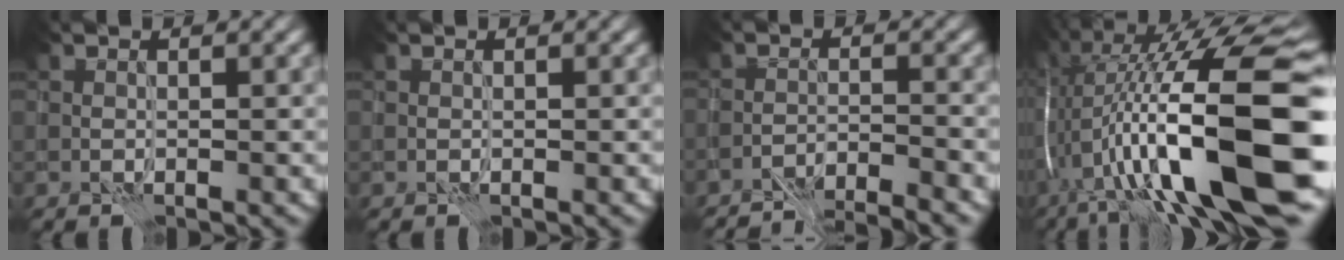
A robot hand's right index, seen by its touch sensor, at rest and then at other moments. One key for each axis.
{"total": 0.0}
{"total": 5.5, "fx": -5.3, "fy": 0.5, "fz": 1.4, "tx": -0.020, "ty": 0.003, "tz": -0.082}
{"total": 19.1, "fx": -1.1, "fy": 6.1, "fz": 18.0, "tx": -0.315, "ty": 0.026, "tz": -0.021}